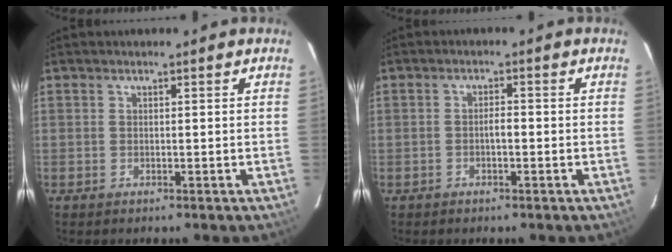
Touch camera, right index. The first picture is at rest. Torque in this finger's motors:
{"motor_torque": [0.68, 0.54, 0.02, 0.03]}